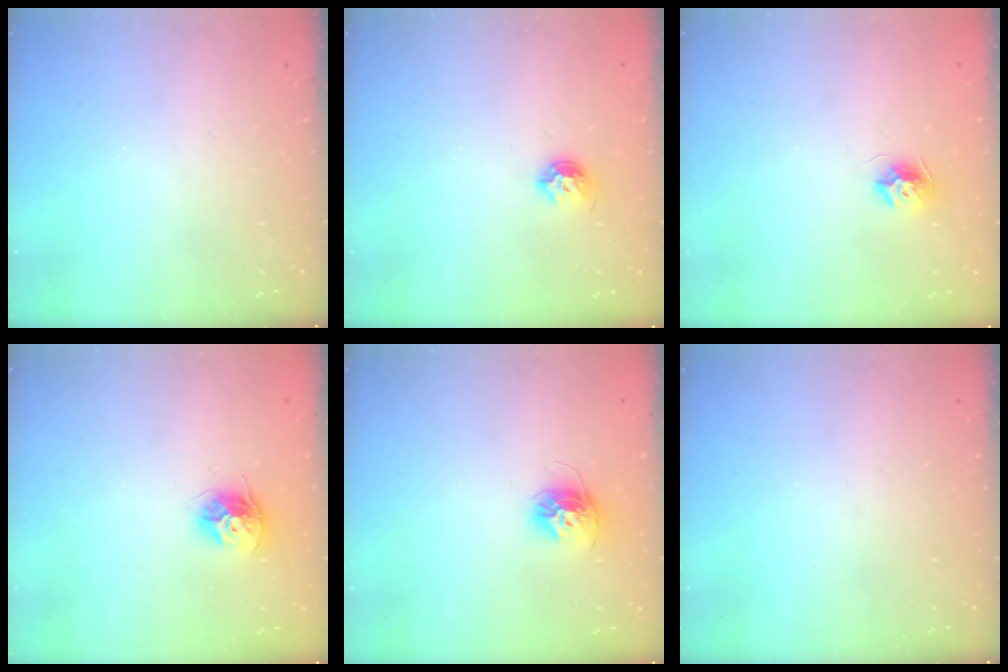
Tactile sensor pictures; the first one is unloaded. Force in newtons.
{"total": 7.5, "press": 7.4, "slide": 1.0}
{"total": 7.8, "press": 7.8, "slide": 0.2}
{"total": 10.1, "press": 10.1, "slide": 0.3}
{"total": 10.4, "press": 10.4, "slide": 0.5}
{"total": 0.0}